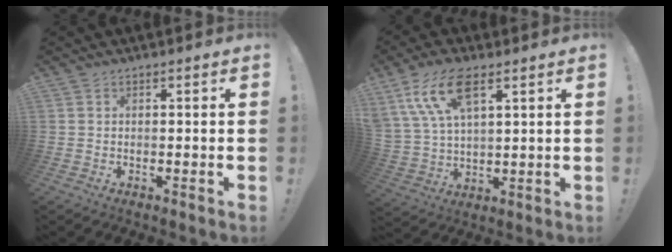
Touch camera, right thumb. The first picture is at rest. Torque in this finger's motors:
{"motor_torque": [0.34, 0.51, 0.88, 0.44, 0.41]}